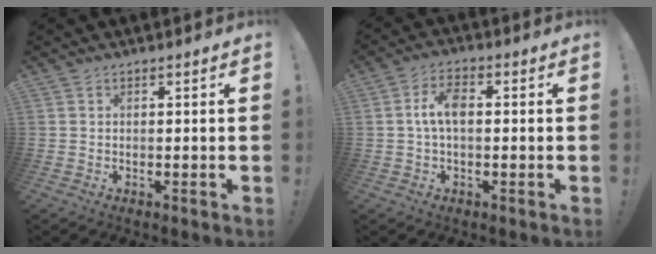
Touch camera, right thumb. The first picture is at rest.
{"total": 6.6, "force": [0.3, 3.2, 5.7], "torque": [-0.104, 0.013, 0.003]}